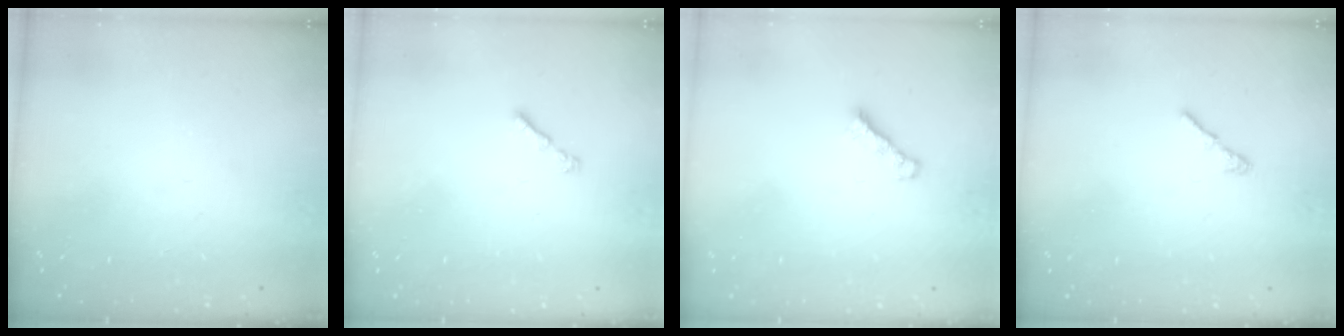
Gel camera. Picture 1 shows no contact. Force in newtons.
{"total": 0.9, "press": 0.8, "slide": 0.5}
{"total": 1.6, "press": 1.4, "slide": 0.6}
{"total": 1.3, "press": 1.2, "slide": 0.6}